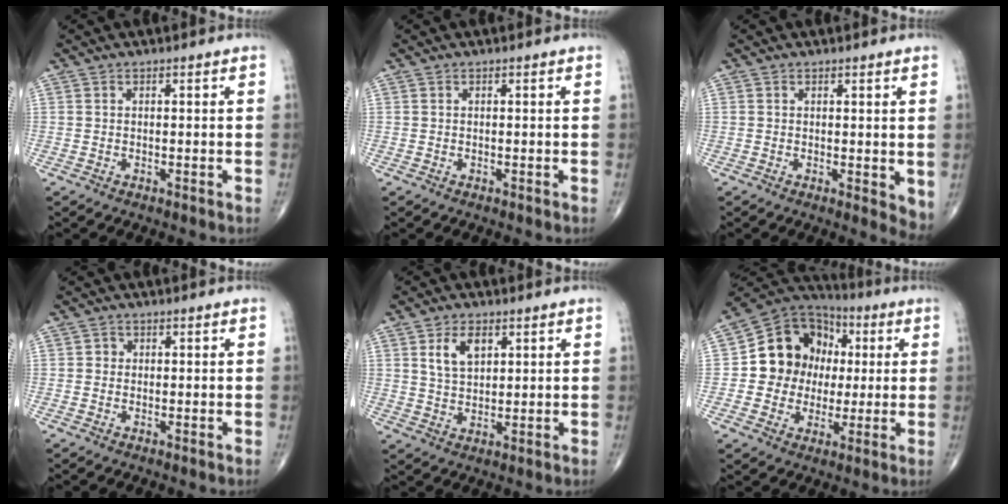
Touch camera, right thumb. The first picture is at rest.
{"total": 0.0}
{"total": 3.7, "force": [0.4, 1.6, 3.3], "torque": [-0.040, -0.012, 0.005]}
{"total": 1.2, "force": [0.0, 1.1, 0.3], "torque": [0.002, 0.003, -0.002]}
{"total": 6.0, "force": [2.5, 3.6, 4.2], "torque": [-0.065, -0.012, 0.050]}
{"total": 15.3, "force": [1.0, 13.4, 7.5], "torque": [-0.081, 0.027, 0.017]}